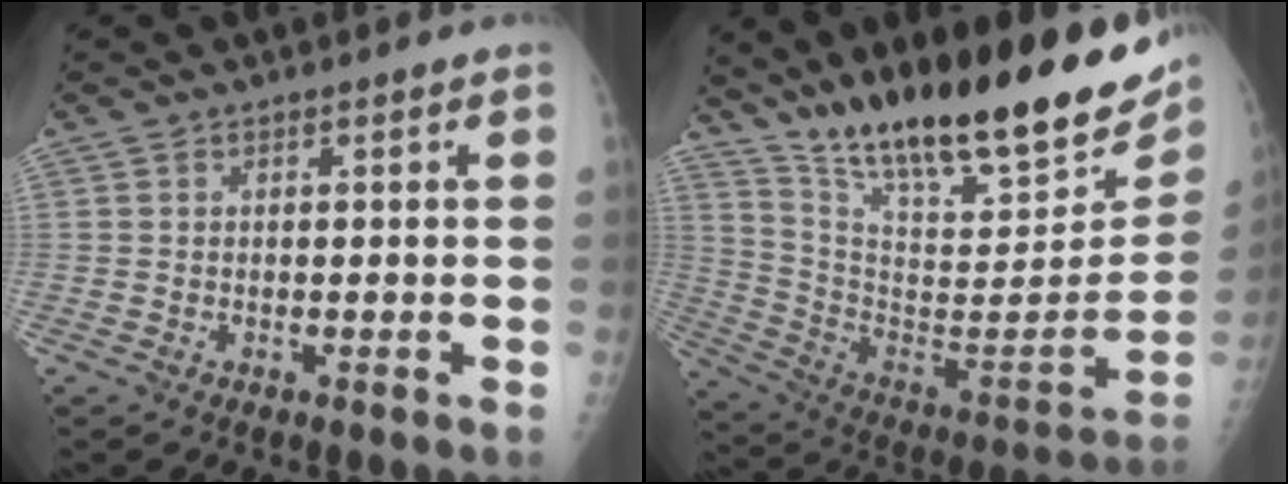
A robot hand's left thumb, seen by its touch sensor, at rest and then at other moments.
{"total": 31.2, "force": [21.8, 8.1, 20.8], "torque": [-0.309, -0.076, 0.353]}